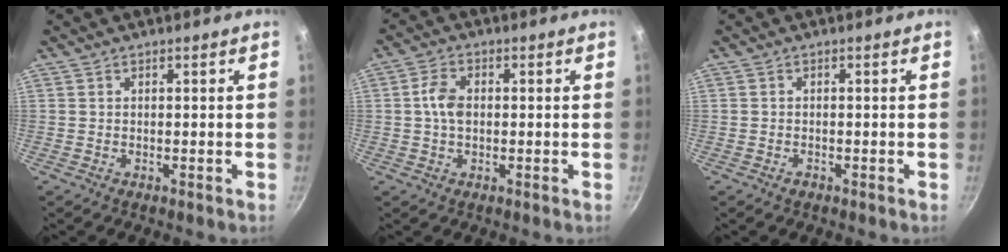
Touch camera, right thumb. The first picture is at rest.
{"total": 4.8, "force": [0.2, 3.2, 3.5], "torque": [-0.063, 0.012, -0.003]}
{"total": 1.0, "force": [-0.7, 0.7, 0.5], "torque": [-0.009, 0.004, -0.014]}